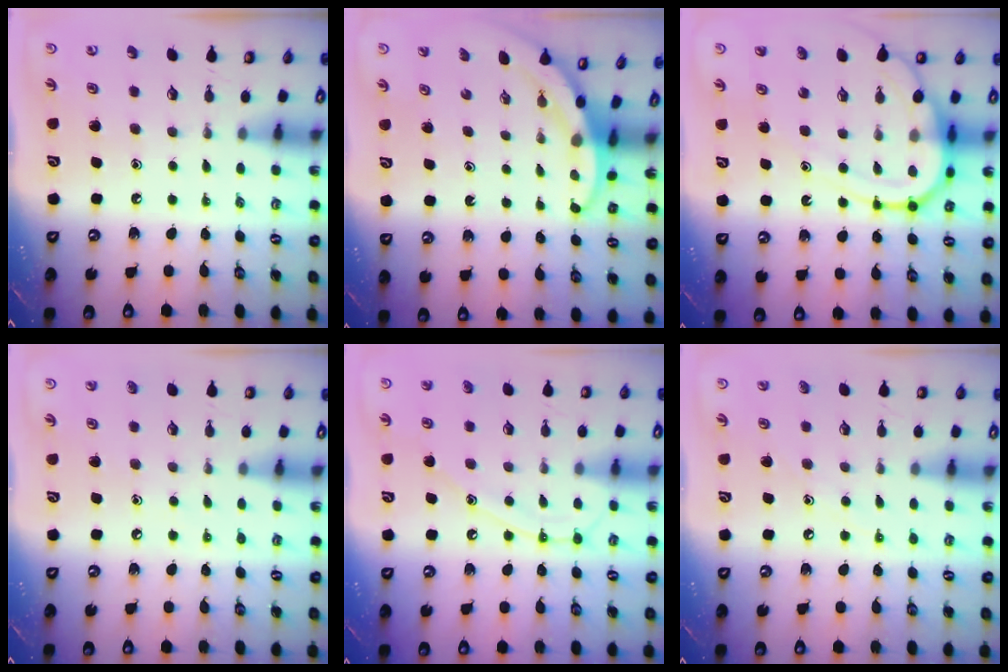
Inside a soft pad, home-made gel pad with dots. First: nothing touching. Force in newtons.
{"total": 3.4, "press": 3.4, "slide": 0.1}
{"total": 13.8, "press": 13.7, "slide": 1.3}
{"total": 5.2, "press": 5.1, "slide": 0.6}
{"total": 12.0, "press": 11.9, "slide": 1.1}
{"total": 6.6, "press": 6.6, "slide": 0.5}